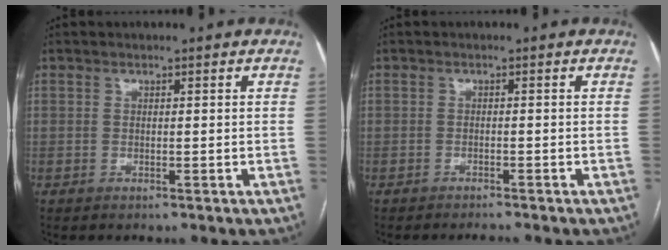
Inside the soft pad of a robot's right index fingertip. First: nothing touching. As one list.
[{"total": 2.0, "force": [-1.9, 0.1, 0.6], "torque": [-0.009, -0.004, -0.025]}]